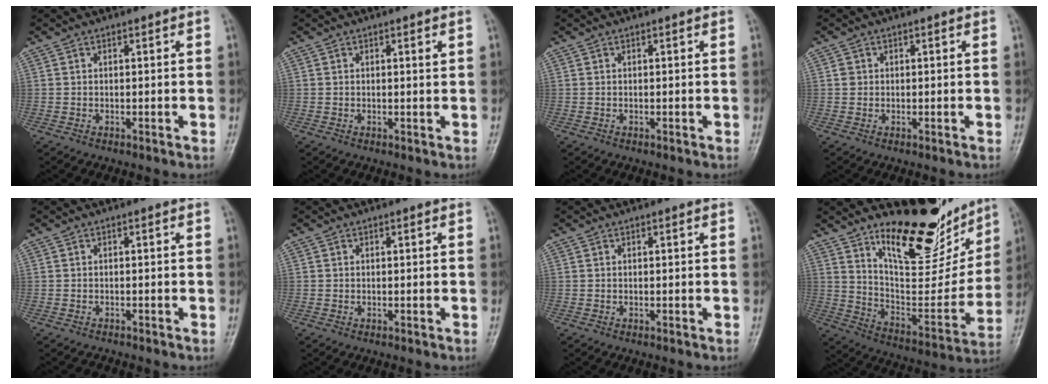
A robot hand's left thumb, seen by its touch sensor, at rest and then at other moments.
{"total": 0.9, "force": [0.4, 0.2, 0.8], "torque": [-0.013, -0.001, 0.005]}
{"total": 0.0}
{"total": 1.2, "force": [0.1, 1.1, 0.3], "torque": [0.001, 0.002, 0.002]}
{"total": 0.9, "force": [-0.8, 0.2, -0.2], "torque": [-0.002, 0.001, -0.015]}
{"total": 0.0}
{"total": 0.0}
{"total": 20.8, "force": [15.5, 8.2, 11.2], "torque": [-0.101, -0.106, 0.250]}